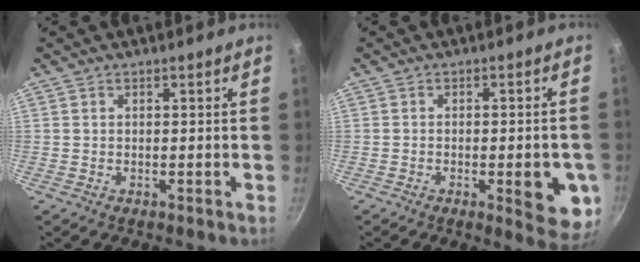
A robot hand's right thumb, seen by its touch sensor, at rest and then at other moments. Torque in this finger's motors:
{"motor_torque": [1.60, 1.17, 1.26, -0.04, 0.19]}